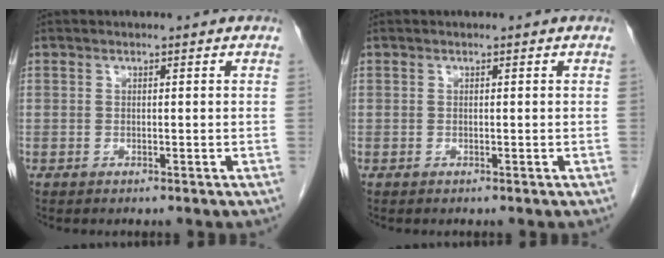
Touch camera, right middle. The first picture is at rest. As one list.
[{"total": 0.0}]